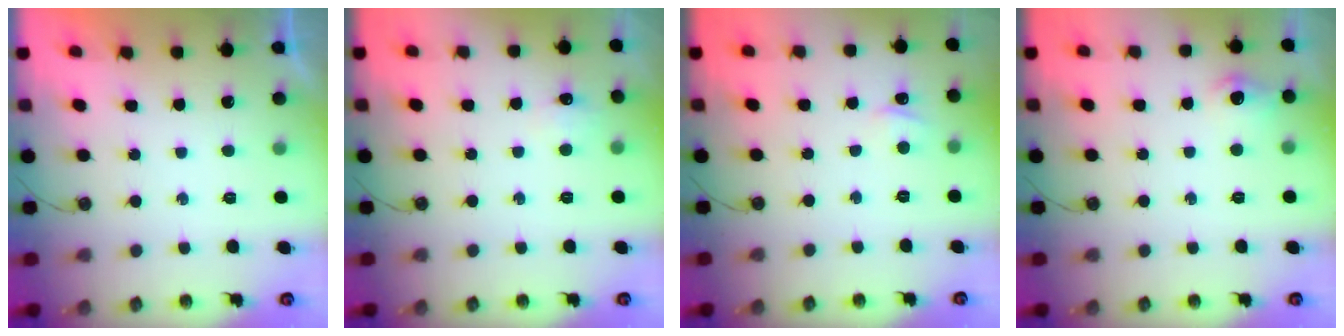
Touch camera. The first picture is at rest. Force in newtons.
{"total": 6.3, "press": 6.3, "slide": 0.8}
{"total": 1.6, "press": 1.5, "slide": 0.2}
{"total": 7.5, "press": 7.5, "slide": 0.8}